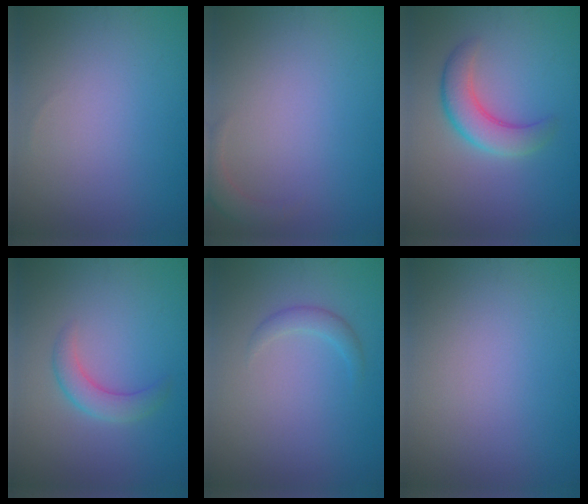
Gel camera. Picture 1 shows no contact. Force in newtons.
{"total": 1.6, "press": 1.6, "slide": 0.3}
{"total": 4.0, "press": 4.0, "slide": 0.2}
{"total": 2.5, "press": 2.5, "slide": 0.1}
{"total": 1.4, "press": 1.4, "slide": 0.1}
{"total": 0.0}